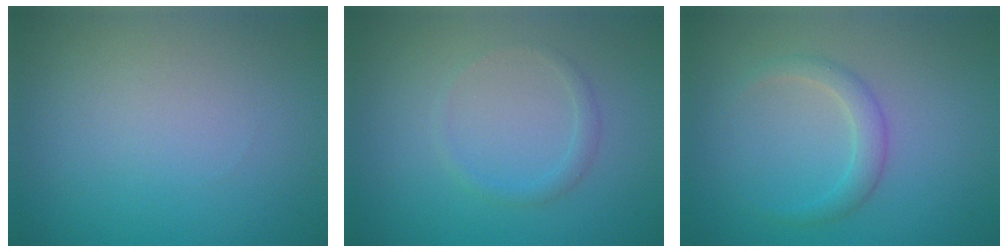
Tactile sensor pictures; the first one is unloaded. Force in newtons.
{"total": 1.1, "press": 1.1, "slide": 0.1}
{"total": 1.9, "press": 1.9, "slide": 0.1}